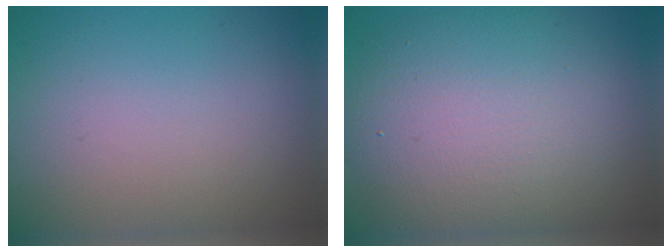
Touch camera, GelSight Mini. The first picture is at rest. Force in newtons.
{"total": 9.6, "press": 9.6, "slide": 0.2}